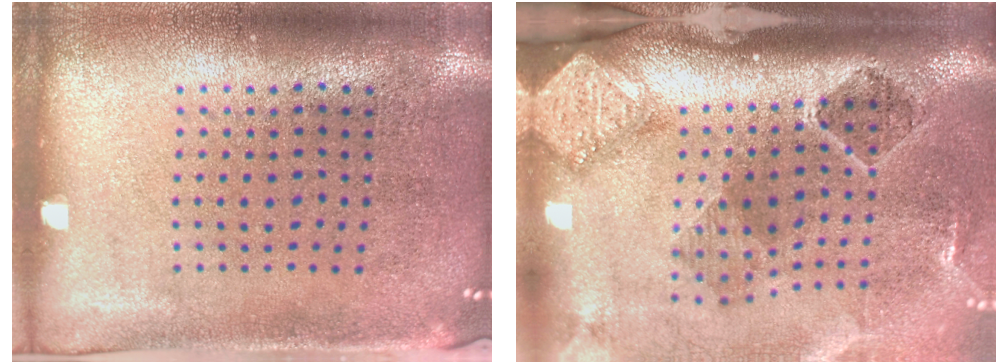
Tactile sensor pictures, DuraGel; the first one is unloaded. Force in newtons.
{"total": 2.8, "press": 1.9, "slide": 2.2}